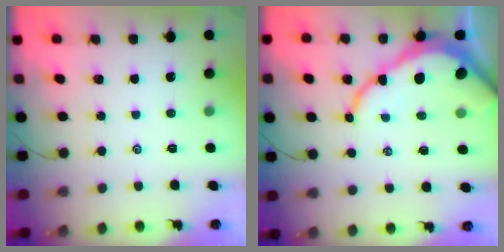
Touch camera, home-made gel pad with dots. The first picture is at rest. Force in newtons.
{"total": 10.4, "press": 10.4, "slide": 1.1}